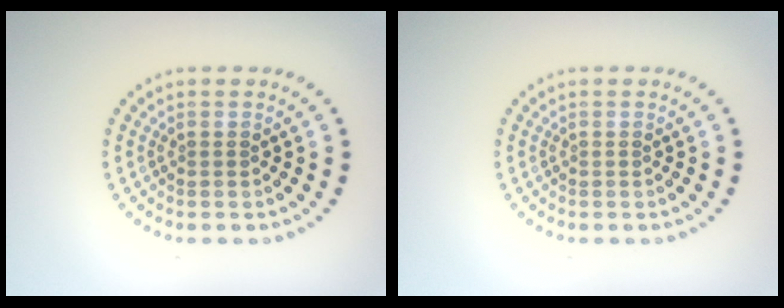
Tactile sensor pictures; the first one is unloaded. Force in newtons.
{"total": 0.0}